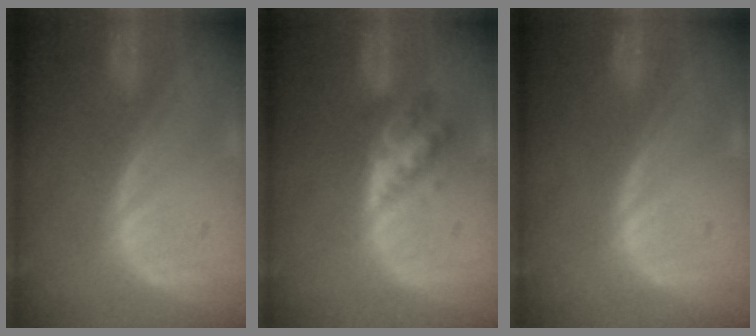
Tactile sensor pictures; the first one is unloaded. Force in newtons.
{"total": 4.6, "press": 4.6, "slide": 0.3}
{"total": 0.0}